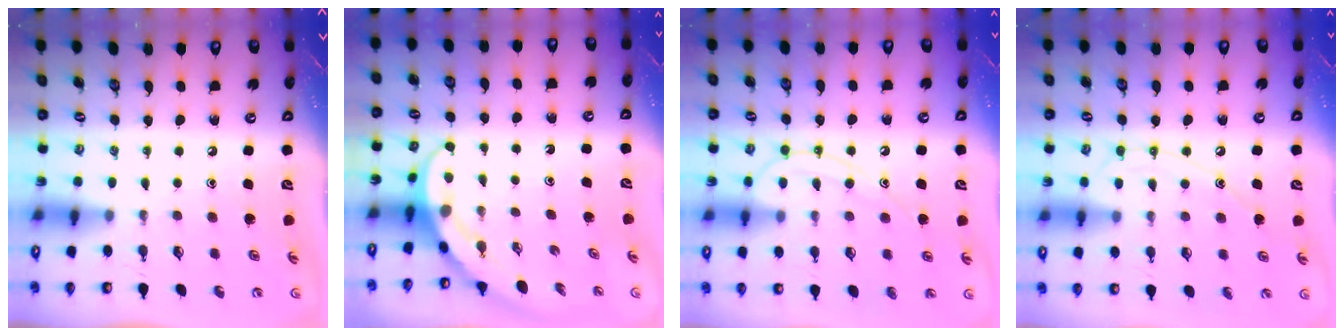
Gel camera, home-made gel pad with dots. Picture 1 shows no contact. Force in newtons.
{"total": 4.0, "press": 4.0, "slide": 0.4}
{"total": 12.6, "press": 12.6, "slide": 1.1}
{"total": 10.9, "press": 10.9, "slide": 1.0}